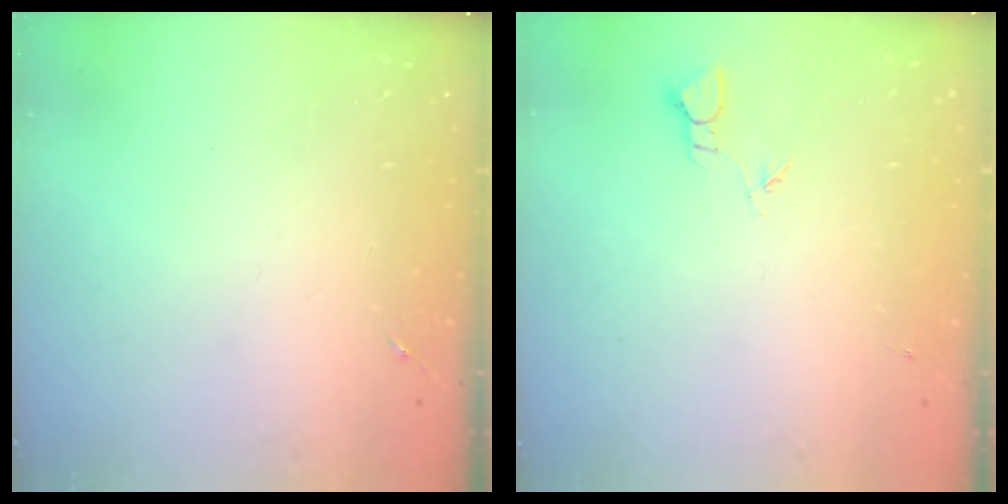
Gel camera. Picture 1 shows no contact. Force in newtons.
{"total": 2.4, "press": 2.4, "slide": 0.2}